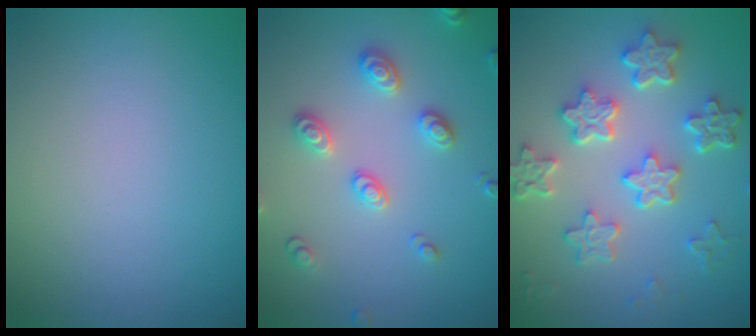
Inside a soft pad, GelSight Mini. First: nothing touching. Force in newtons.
{"total": 2.8, "press": 2.7, "slide": 0.8}
{"total": 5.8, "press": 4.5, "slide": 3.6}